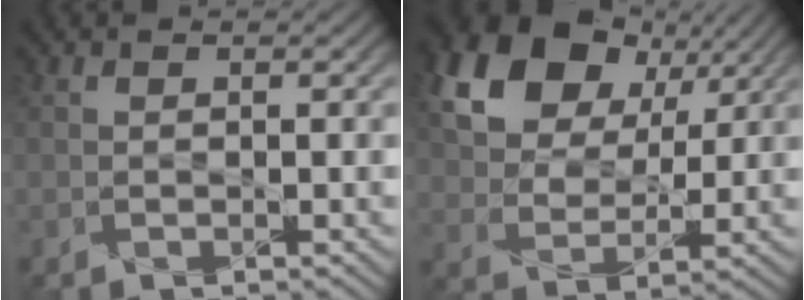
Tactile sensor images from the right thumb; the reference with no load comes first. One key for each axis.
{"total": 17.3, "fx": 9.3, "fy": 11.3, "fz": 9.3, "tx": -0.226, "ty": 0.039, "tz": 0.188}